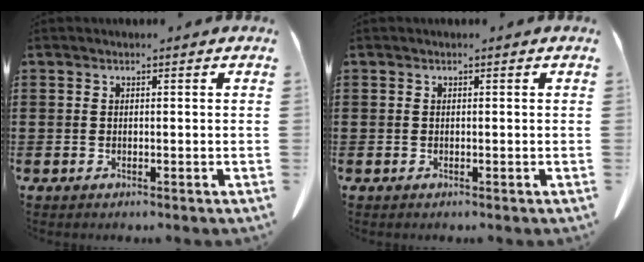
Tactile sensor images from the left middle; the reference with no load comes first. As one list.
[{"total": 0.0}]